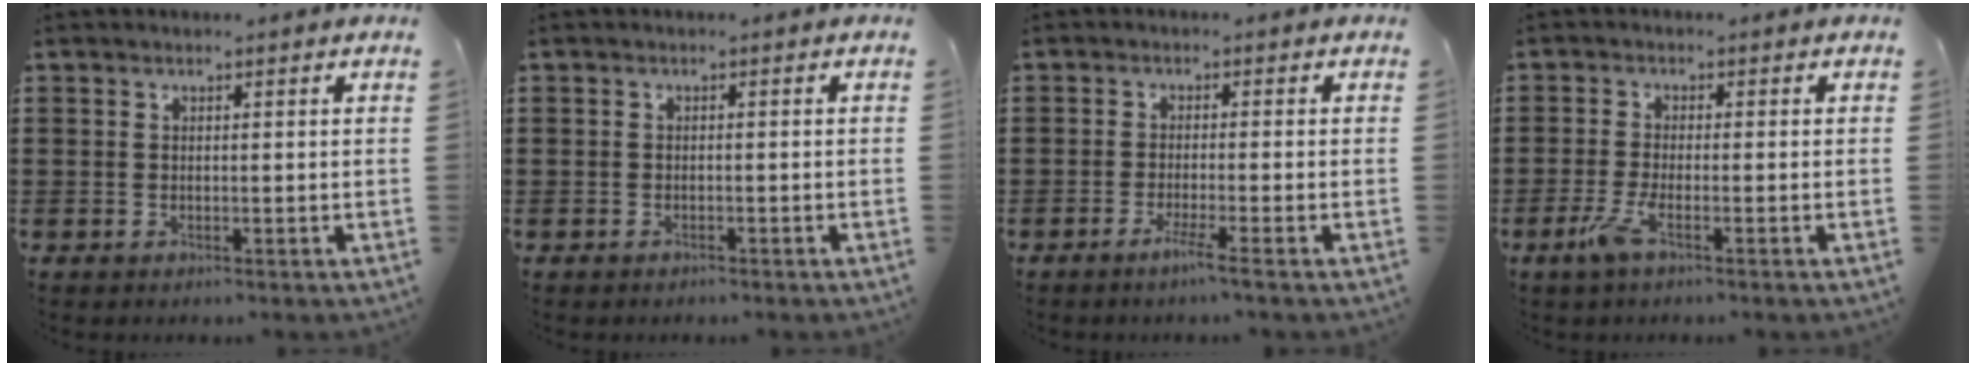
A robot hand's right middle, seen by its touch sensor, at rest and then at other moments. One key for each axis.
{"total": 0.8, "fx": -0.7, "fy": 0.3, "fz": -0.1, "tx": 0.000, "ty": 0.003, "tz": -0.017}
{"total": 2.9, "fx": -2.0, "fy": -0.4, "fz": 2.1, "tx": -0.034, "ty": -0.005, "tz": -0.036}
{"total": 4.0, "fx": -1.7, "fy": 0.4, "fz": 3.5, "tx": -0.081, "ty": -0.014, "tz": -0.036}